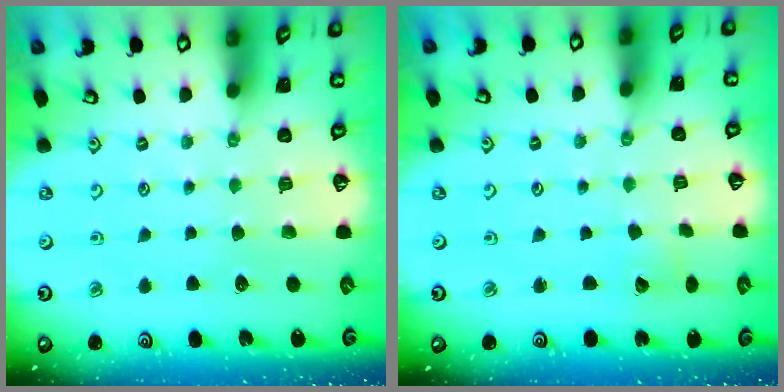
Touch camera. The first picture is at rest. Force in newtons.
{"total": 2.4, "press": 2.4, "slide": 0.2}